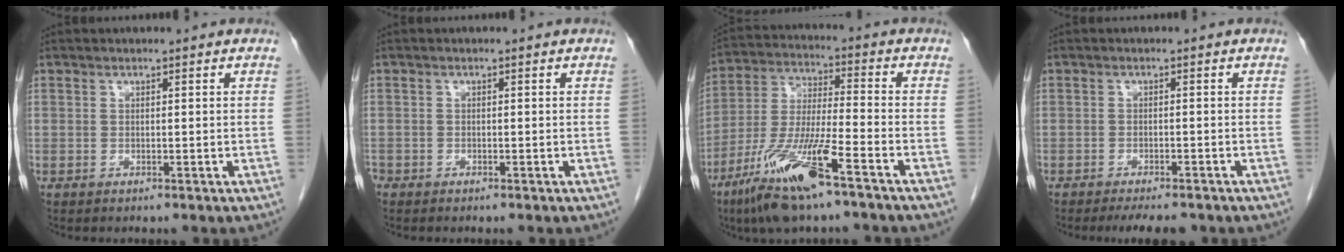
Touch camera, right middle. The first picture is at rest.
{"total": 1.0, "force": [-0.8, 0.6, 0.1], "torque": [-0.009, 0.000, -0.016]}
{"total": 14.3, "force": [-8.6, 1.2, 11.3], "torque": [-0.237, -0.030, -0.161]}
{"total": 5.0, "force": [-4.2, 1.2, 2.4], "torque": [-0.030, -0.006, -0.060]}